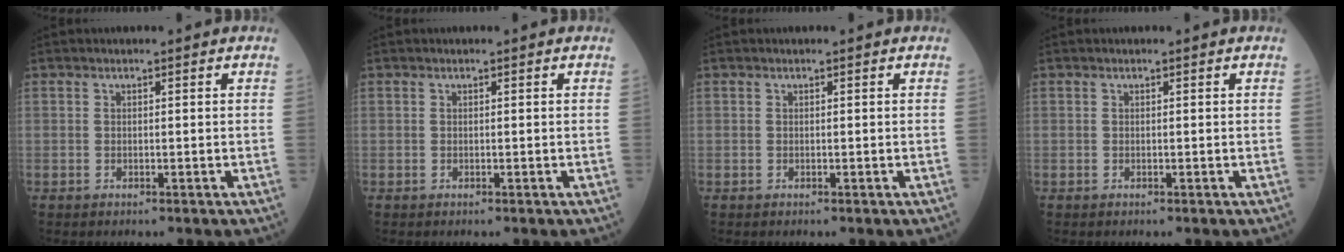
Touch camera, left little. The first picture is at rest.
{"total": 0.0}
{"total": 0.0}
{"total": 0.0}